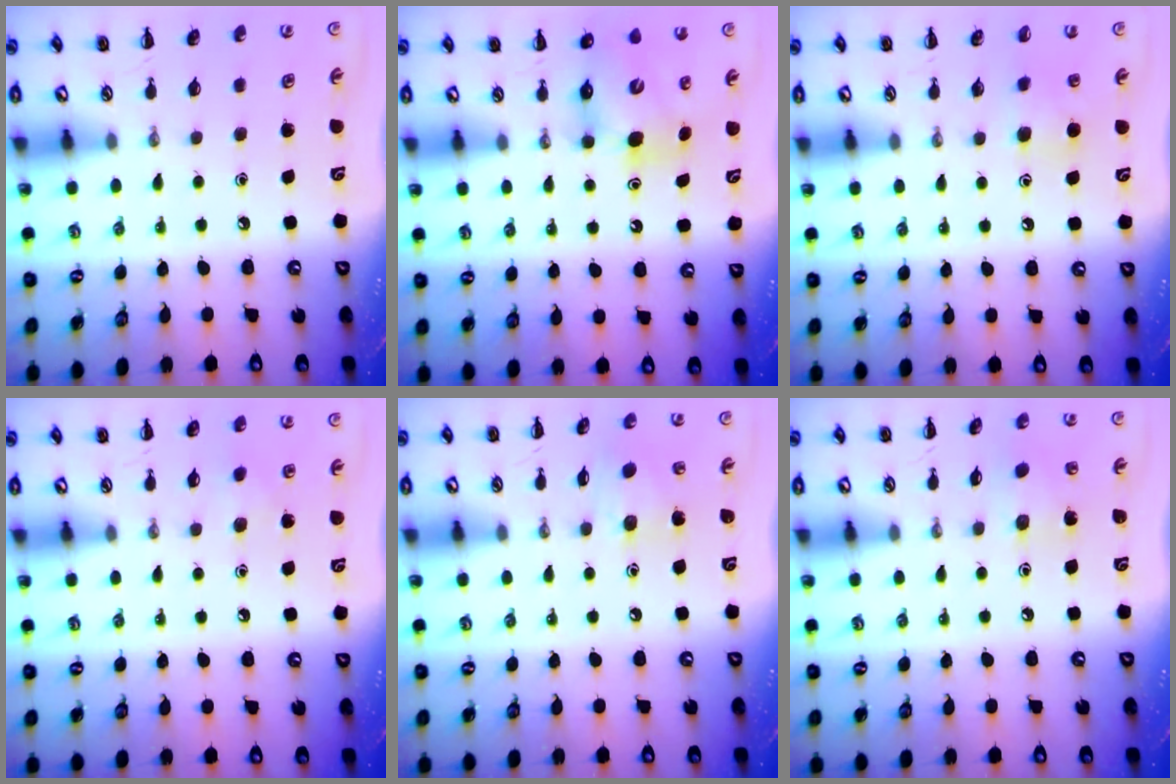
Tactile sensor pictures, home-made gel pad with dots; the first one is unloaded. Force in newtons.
{"total": 7.5, "press": 7.4, "slide": 1.2}
{"total": 5.9, "press": 5.8, "slide": 1.5}
{"total": 3.9, "press": 3.7, "slide": 1.2}
{"total": 5.8, "press": 5.7, "slide": 0.8}
{"total": 4.9, "press": 4.9, "slide": 0.8}